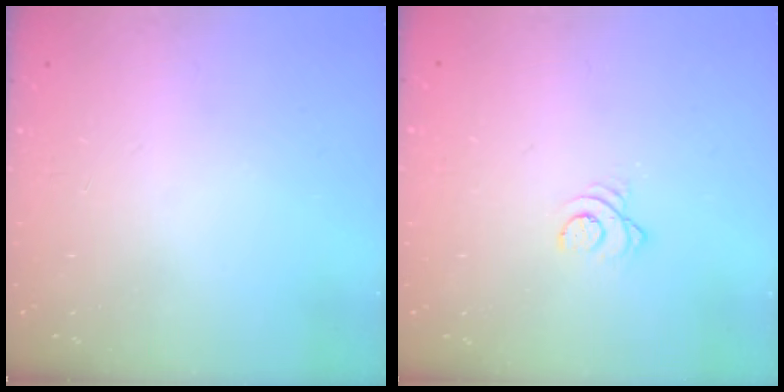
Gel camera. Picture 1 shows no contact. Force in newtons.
{"total": 2.5, "press": 2.5, "slide": 0.3}